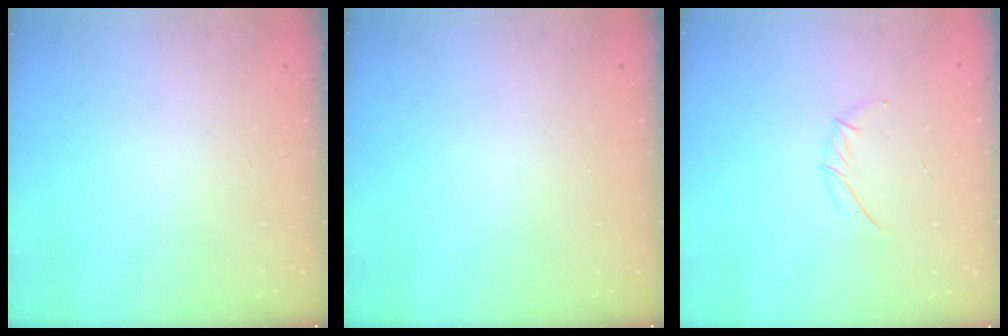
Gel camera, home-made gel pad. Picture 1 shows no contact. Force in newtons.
{"total": 0.0}
{"total": 3.9, "press": 3.8, "slide": 0.8}